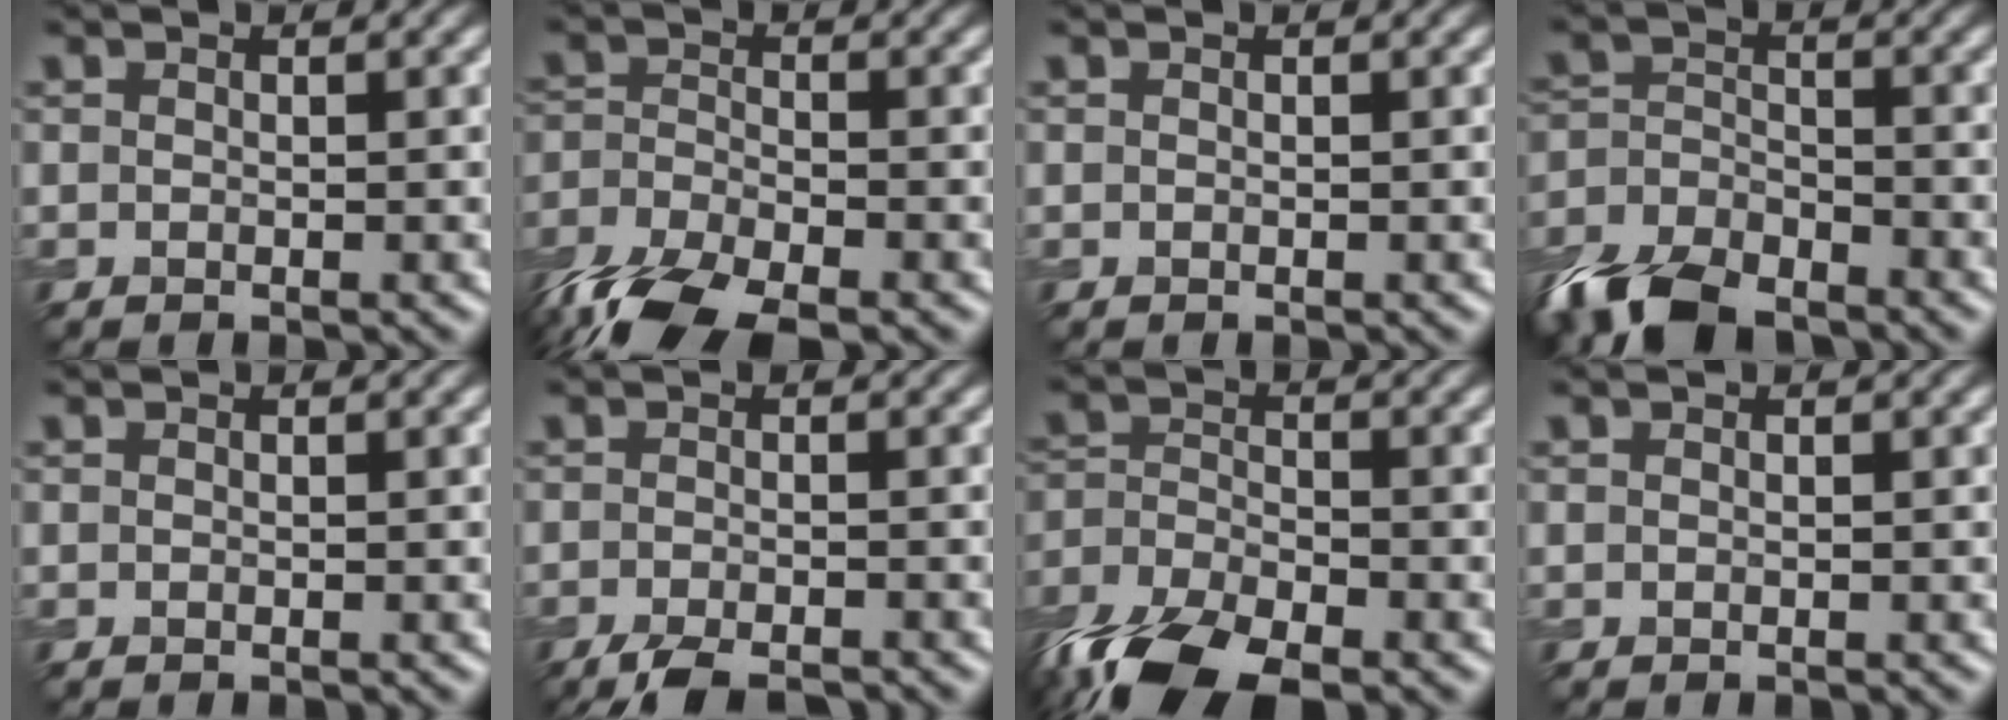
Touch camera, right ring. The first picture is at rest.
{"total": 8.6, "force": [-6.2, 3.3, 5.0], "torque": [-0.113, -0.024, -0.125]}
{"total": 0.0}
{"total": 8.9, "force": [-6.8, 3.7, 4.4], "torque": [-0.097, -0.013, -0.137]}
{"total": 0.0}
{"total": 4.0, "force": [-3.2, 0.9, 2.2], "torque": [-0.039, -0.009, -0.061]}
{"total": 10.8, "force": [-7.6, 4.5, 6.3], "torque": [-0.141, -0.034, -0.143]}
{"total": 0.0}